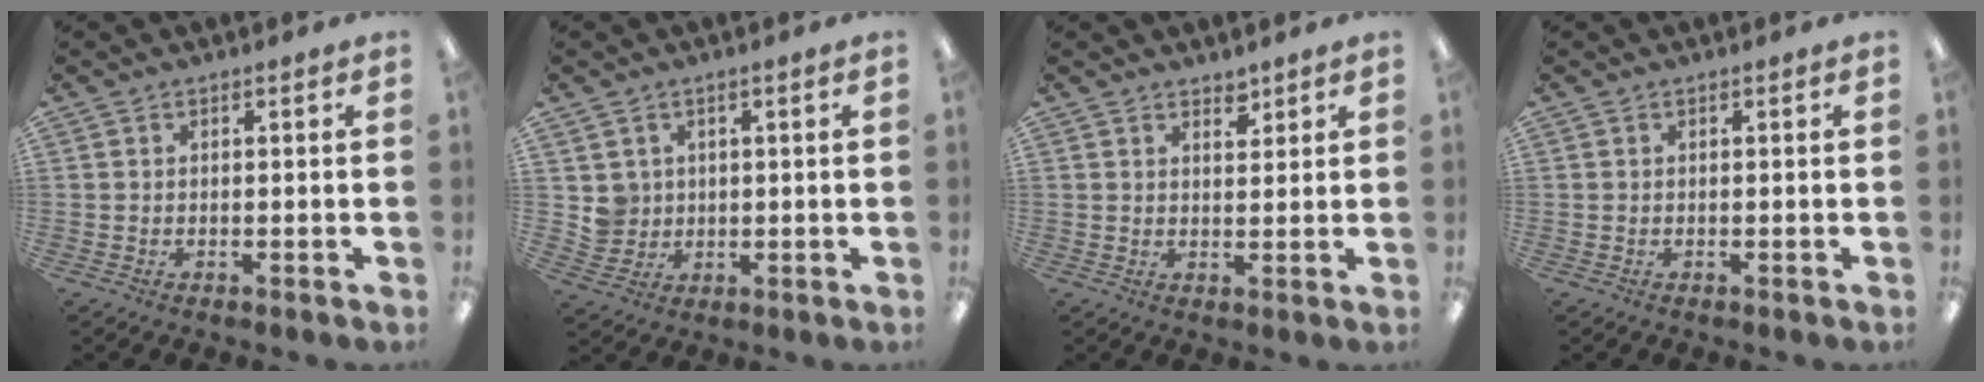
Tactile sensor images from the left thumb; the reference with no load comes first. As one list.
[{"total": 4.3, "force": [1.7, 4.0, 0.1], "torque": [-0.002, -0.002, 0.030]}, {"total": 2.8, "force": [2.4, 1.1, 0.9], "torque": [0.004, -0.018, 0.040]}, {"total": 0.0}]